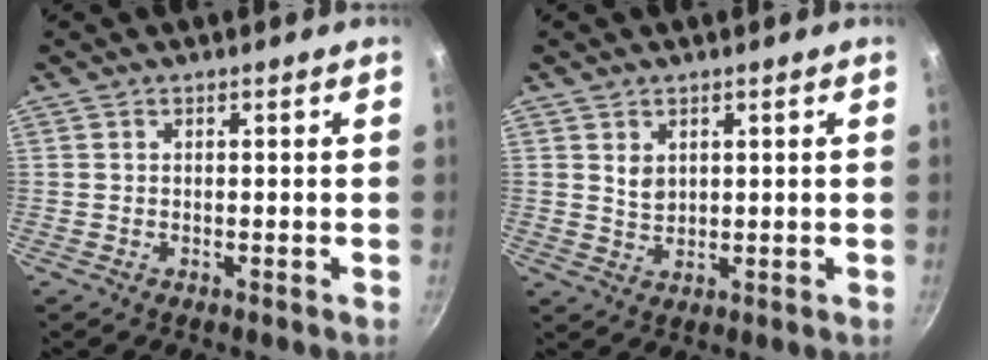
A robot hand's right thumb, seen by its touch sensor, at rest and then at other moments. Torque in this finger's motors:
{"motor_torque": [-0.06, -0.13, -0.04, 0.35, 0.04]}